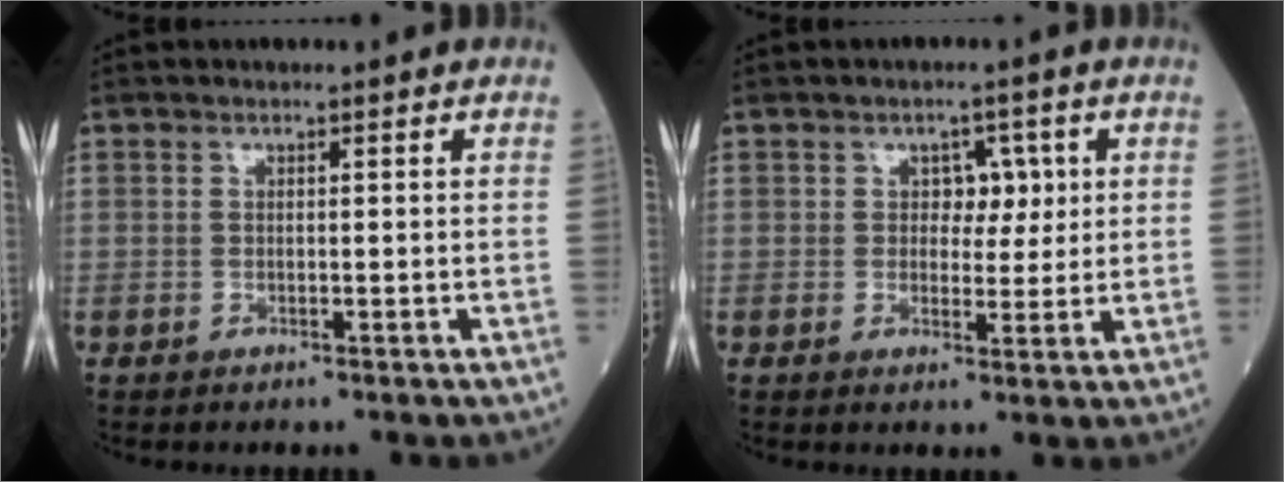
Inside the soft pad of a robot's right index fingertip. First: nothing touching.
{"total": 3.8, "force": [1.0, 2.5, 2.6], "torque": [-0.026, 0.008, 0.014]}